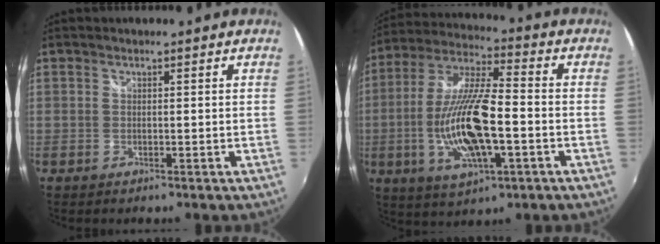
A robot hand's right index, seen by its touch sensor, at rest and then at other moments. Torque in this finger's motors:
{"motor_torque": [2.14, 0.00, 1.05, 0.21]}